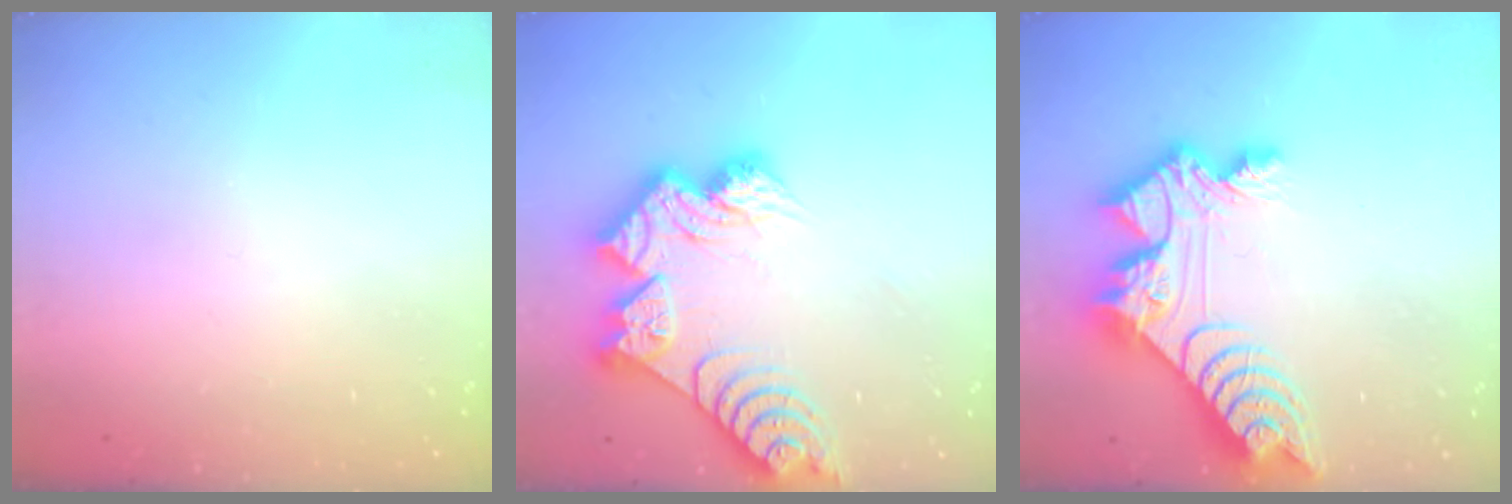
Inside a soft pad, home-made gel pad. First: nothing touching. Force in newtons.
{"total": 19.0, "press": 18.9, "slide": 1.9}
{"total": 14.9, "press": 14.8, "slide": 1.5}